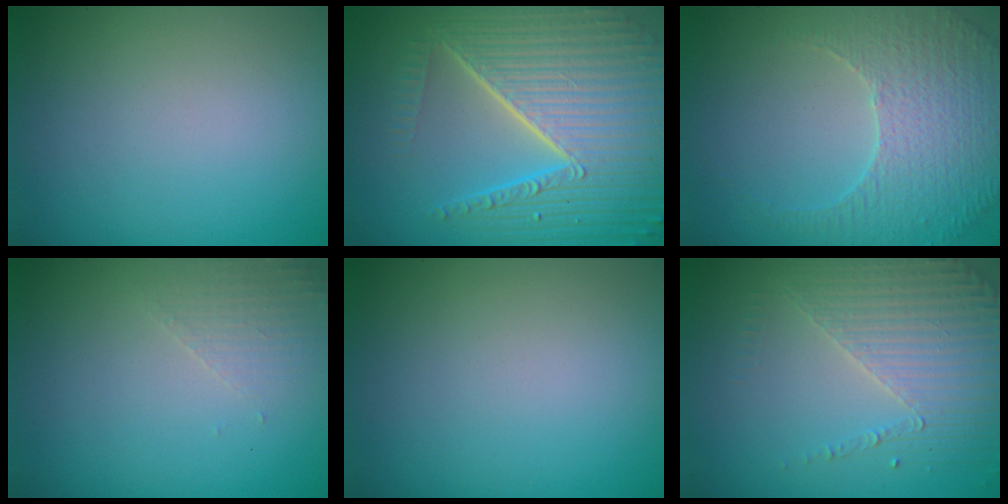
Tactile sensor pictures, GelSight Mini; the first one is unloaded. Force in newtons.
{"total": 10.2, "press": 6.5, "slide": 7.8}
{"total": 4.1, "press": 3.7, "slide": 1.9}
{"total": 1.6, "press": 1.6, "slide": 0.4}
{"total": 0.0}
{"total": 4.2, "press": 3.1, "slide": 2.9}